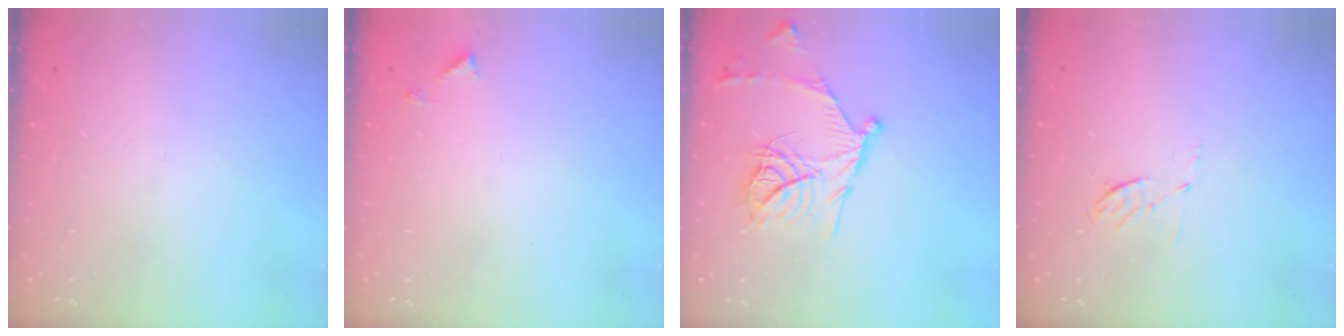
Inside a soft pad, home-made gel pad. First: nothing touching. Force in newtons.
{"total": 3.2, "press": 3.2, "slide": 0.3}
{"total": 16.5, "press": 16.5, "slide": 1.6}
{"total": 4.2, "press": 3.9, "slide": 1.6}